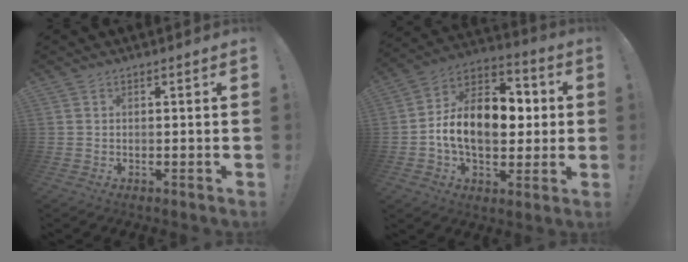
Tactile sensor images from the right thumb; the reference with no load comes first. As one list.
[{"total": 17.1, "force": [-0.9, 11.4, 12.7], "torque": [-0.211, 0.015, -0.010]}]